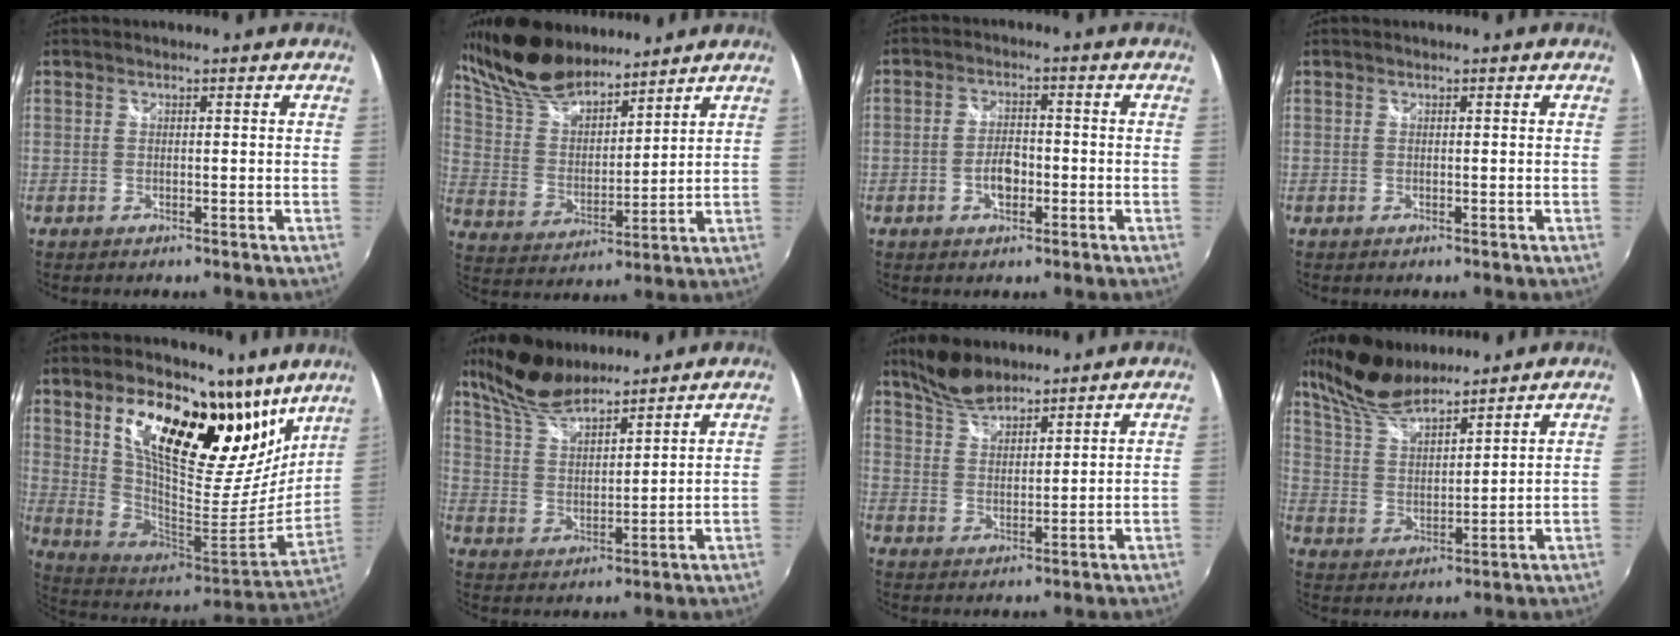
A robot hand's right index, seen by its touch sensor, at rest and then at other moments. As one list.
[{"total": 18.1, "force": [14.5, 6.9, 8.2], "torque": [-0.171, 0.032, 0.282]}, {"total": 4.5, "force": [-1.6, 2.5, 3.3], "torque": [-0.065, 0.004, -0.027]}, {"total": 0.0}, {"total": 28.2, "force": [15.6, 12.6, 19.9], "torque": [-0.339, 0.013, 0.272]}, {"total": 11.2, "force": [9.4, 3.0, 5.3], "torque": [-0.109, 0.019, 0.185]}, {"total": 7.5, "force": [6.4, 2.5, 3.0], "torque": [-0.058, 0.012, 0.121]}, {"total": 11.9, "force": [10.1, 2.9, 5.7], "torque": [-0.116, 0.017, 0.200]}]